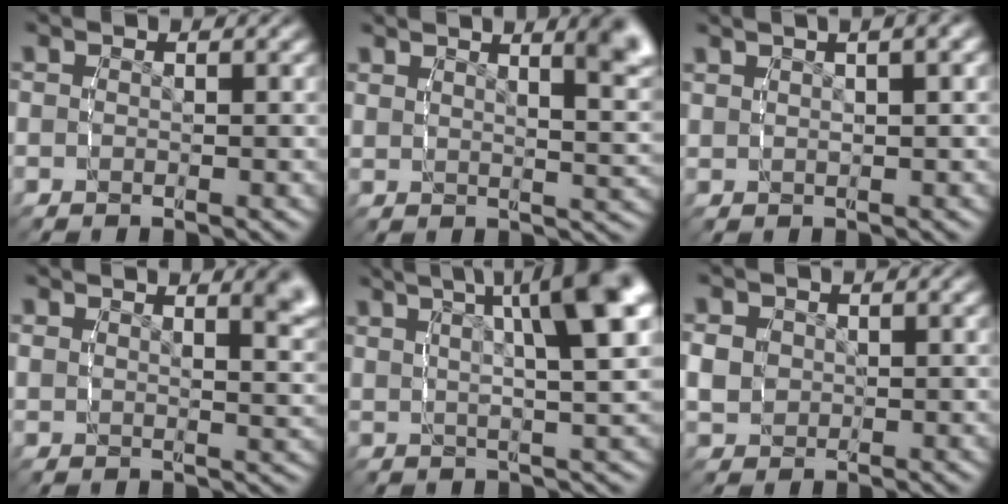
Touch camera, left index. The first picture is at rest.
{"total": 6.9, "force": [4.1, 1.8, 5.2], "torque": [-0.047, 0.006, 0.067]}
{"total": 4.4, "force": [2.7, 1.1, 3.3], "torque": [-0.031, 0.022, 0.046]}
{"total": 4.5, "force": [3.1, 0.9, 3.1], "torque": [-0.023, 0.001, 0.053]}
{"total": 11.6, "force": [5.5, 4.5, 9.2], "torque": [-0.114, 0.026, 0.075]}
{"total": 2.6, "force": [0.1, 2.3, 1.2], "torque": [-0.032, -0.007, 0.013]}